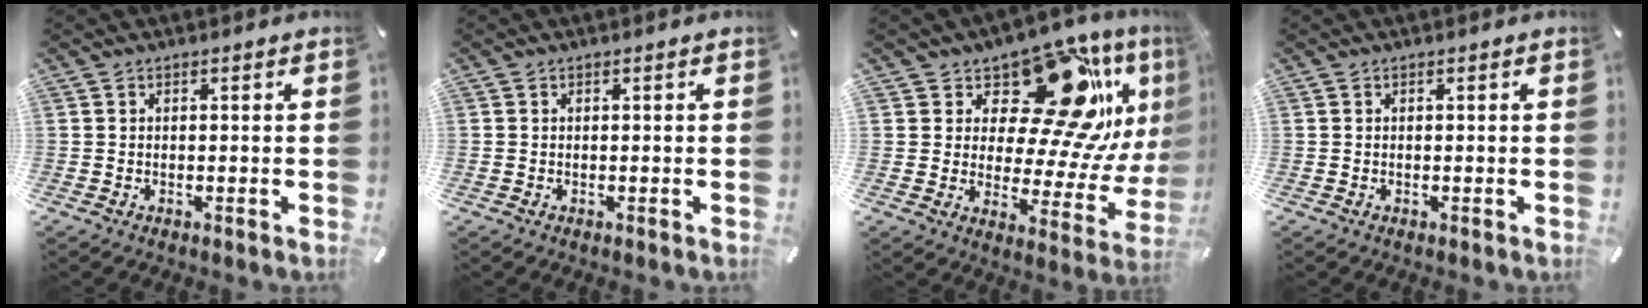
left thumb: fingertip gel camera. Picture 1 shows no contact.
{"total": 0.0}
{"total": 20.6, "force": [11.4, 9.2, 14.4], "torque": [-0.198, -0.086, 0.188]}
{"total": 0.0}